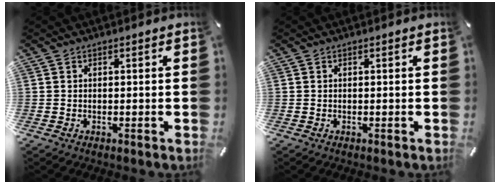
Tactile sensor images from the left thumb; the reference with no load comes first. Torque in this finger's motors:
{"motor_torque": [1.15, -0.10, -0.01, 0.34, 0.00]}